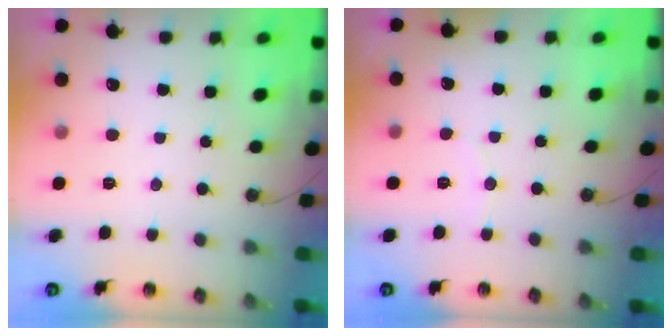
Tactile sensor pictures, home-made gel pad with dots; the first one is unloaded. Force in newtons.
{"total": 2.4, "press": 2.4, "slide": 0.2}